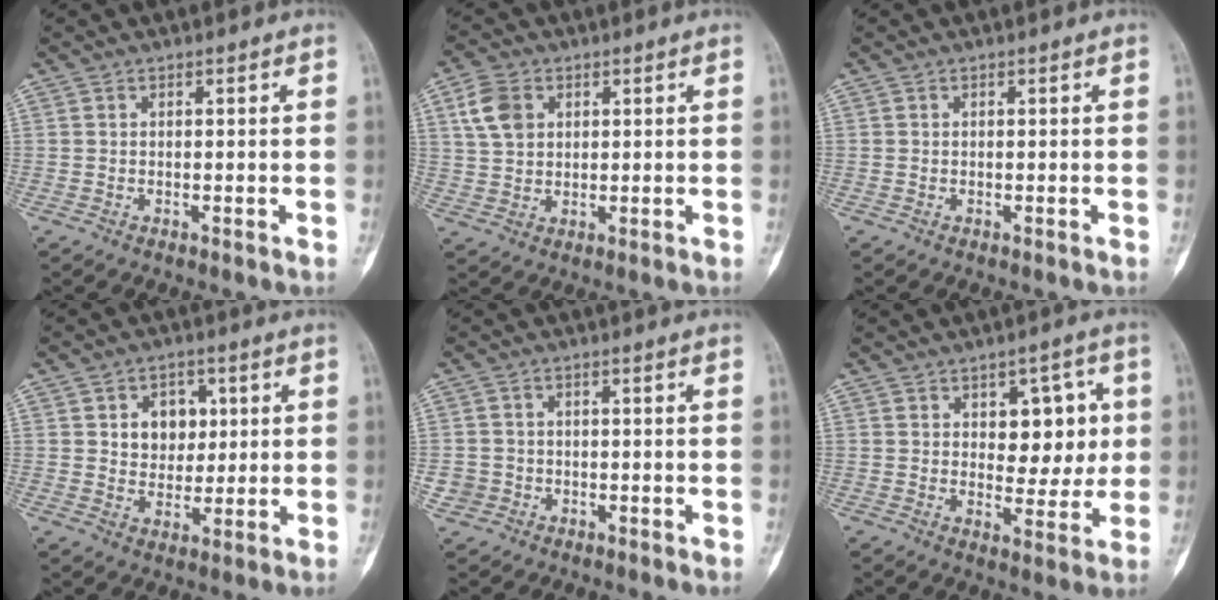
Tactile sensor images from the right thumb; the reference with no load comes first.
{"total": 6.8, "force": [2.6, 4.9, 3.9], "torque": [-0.063, 0.001, 0.049]}
{"total": 0.0}
{"total": 7.4, "force": [1.9, 5.9, 4.1], "torque": [-0.022, -0.005, 0.031]}
{"total": 3.2, "force": [-1.0, 3.0, 0.3], "torque": [0.011, 0.011, -0.020]}
{"total": 9.5, "force": [2.1, 6.0, 7.0], "torque": [-0.040, -0.011, 0.033]}